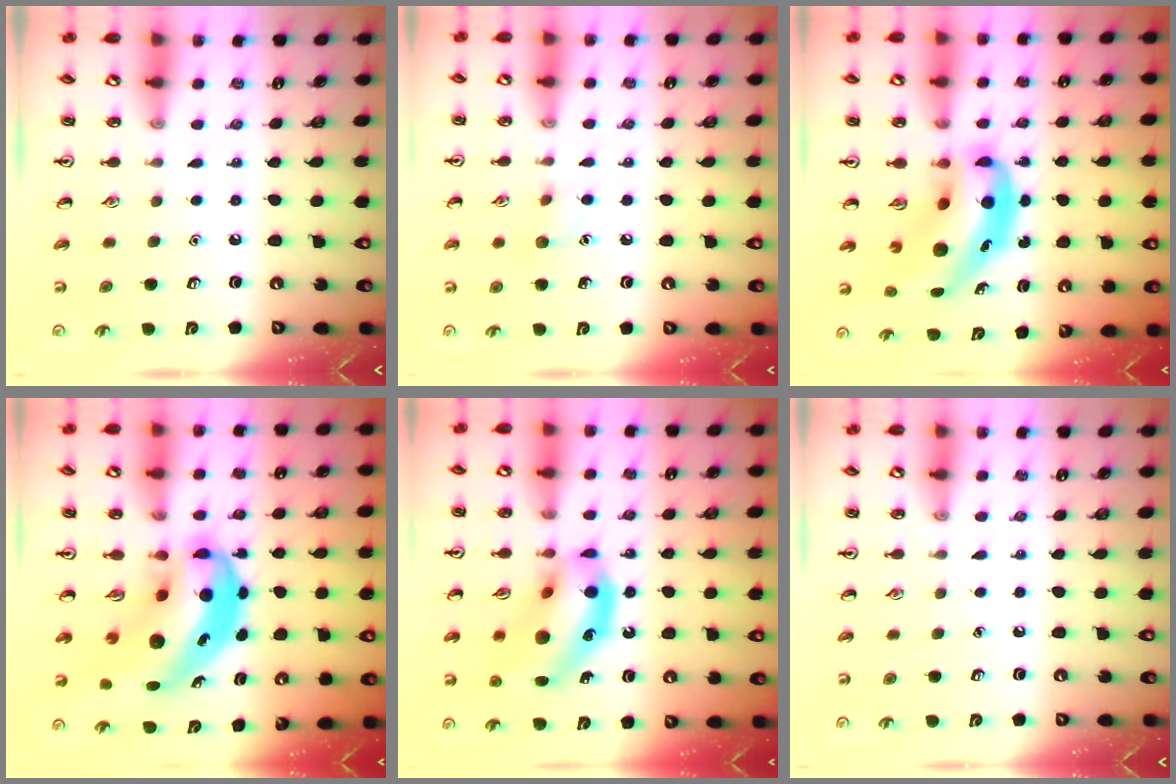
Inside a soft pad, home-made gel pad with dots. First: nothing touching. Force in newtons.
{"total": 5.7, "press": 5.4, "slide": 1.8}
{"total": 10.1, "press": 9.7, "slide": 2.7}
{"total": 10.4, "press": 9.9, "slide": 3.1}
{"total": 16.0, "press": 15.4, "slide": 4.2}
{"total": 0.0}